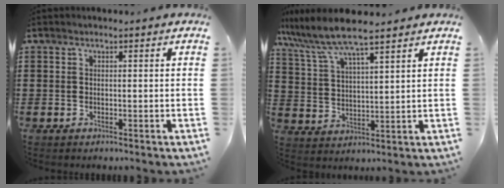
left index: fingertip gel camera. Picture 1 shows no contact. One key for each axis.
{"total": 7.7, "fx": 6.6, "fy": 0.7, "fz": 4.0, "tx": -0.102, "ty": -0.025, "tz": 0.115}